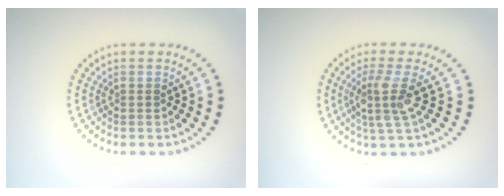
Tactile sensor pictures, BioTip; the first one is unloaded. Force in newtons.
{"total": 3.3, "press": 2.4, "slide": 2.2}